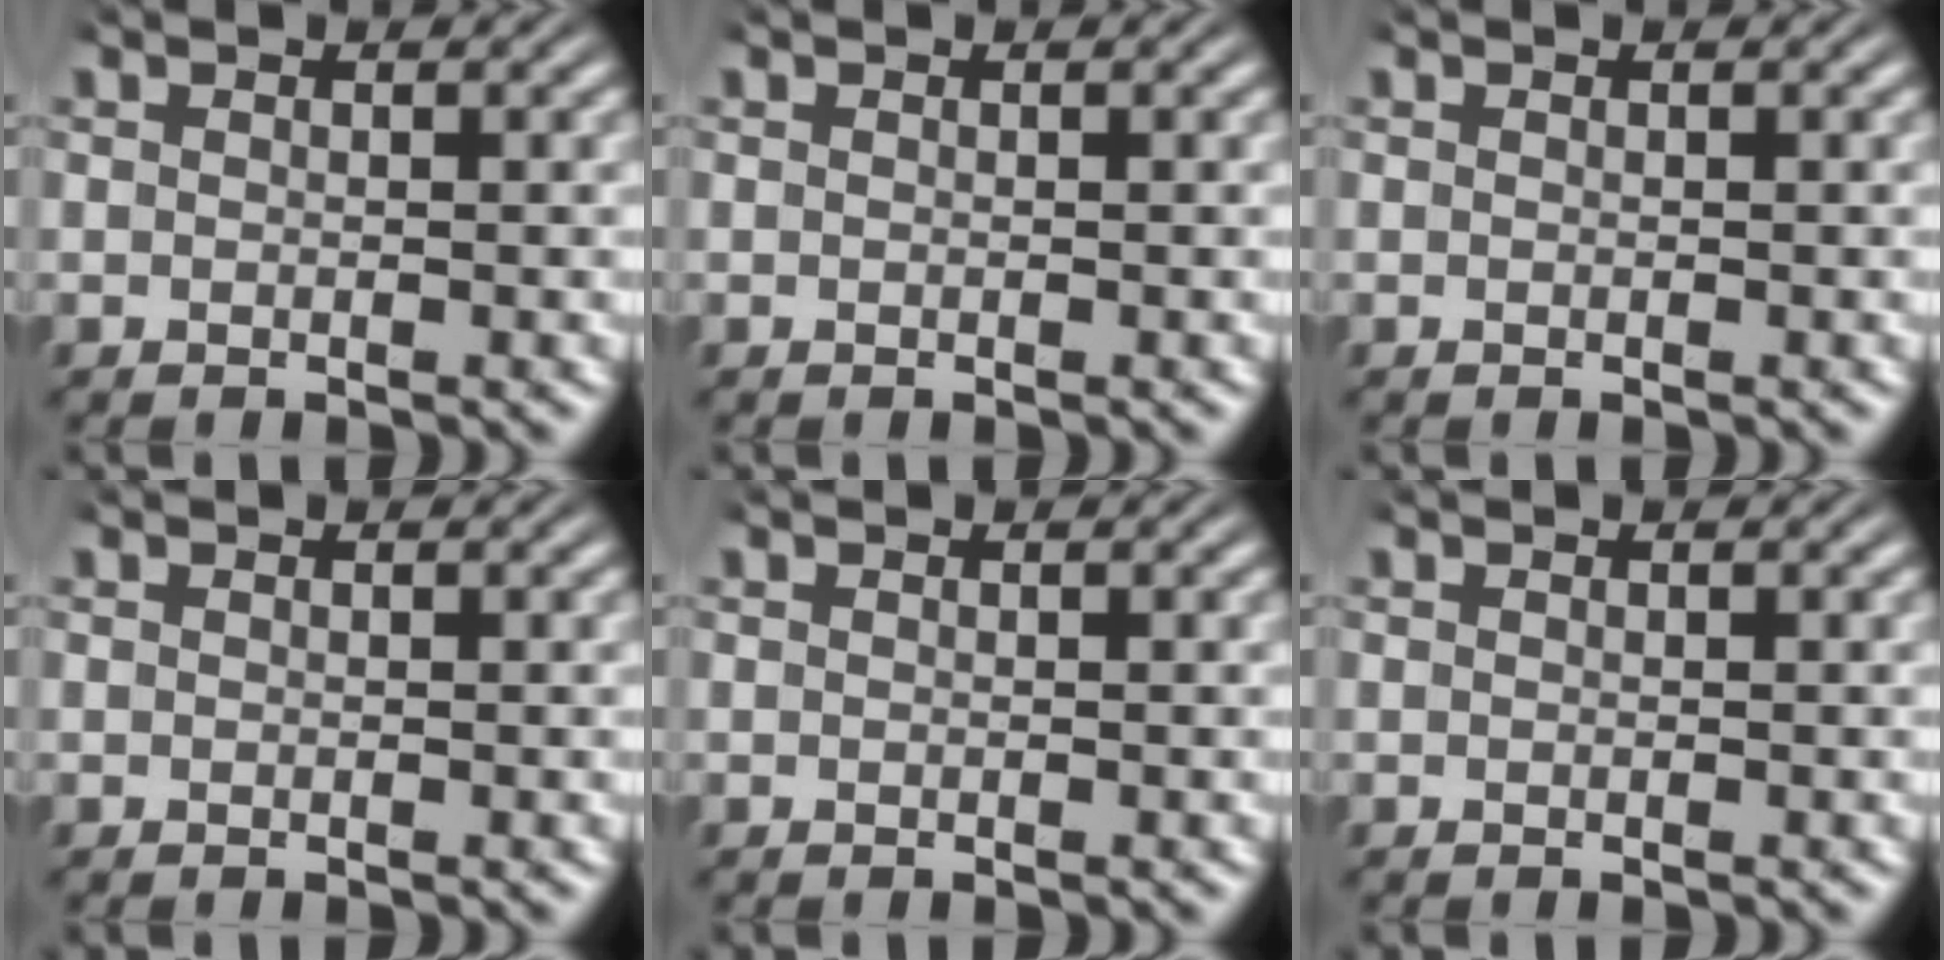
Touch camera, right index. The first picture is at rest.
{"total": 0.0}
{"total": 0.0}
{"total": 0.0}
{"total": 0.0}
{"total": 0.0}